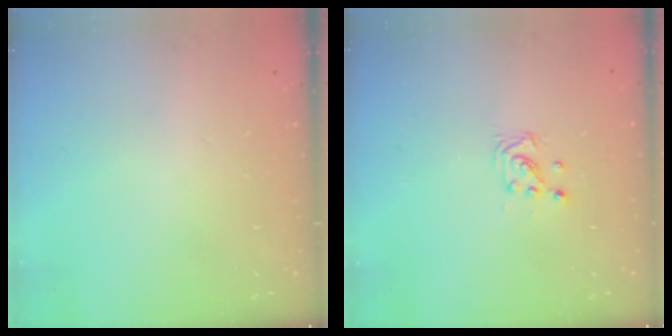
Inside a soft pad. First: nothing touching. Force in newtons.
{"total": 2.9, "press": 2.9, "slide": 0.3}